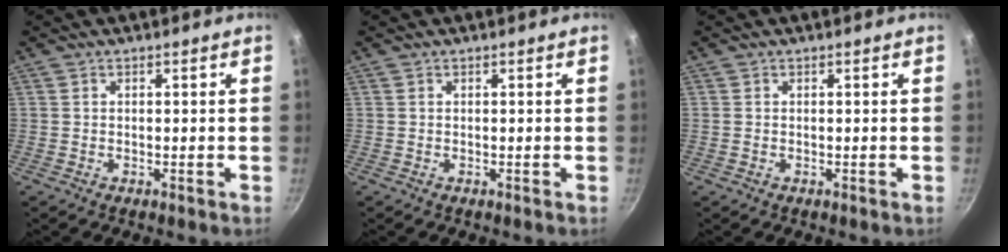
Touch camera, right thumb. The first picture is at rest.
{"total": 0.0}
{"total": 0.0}